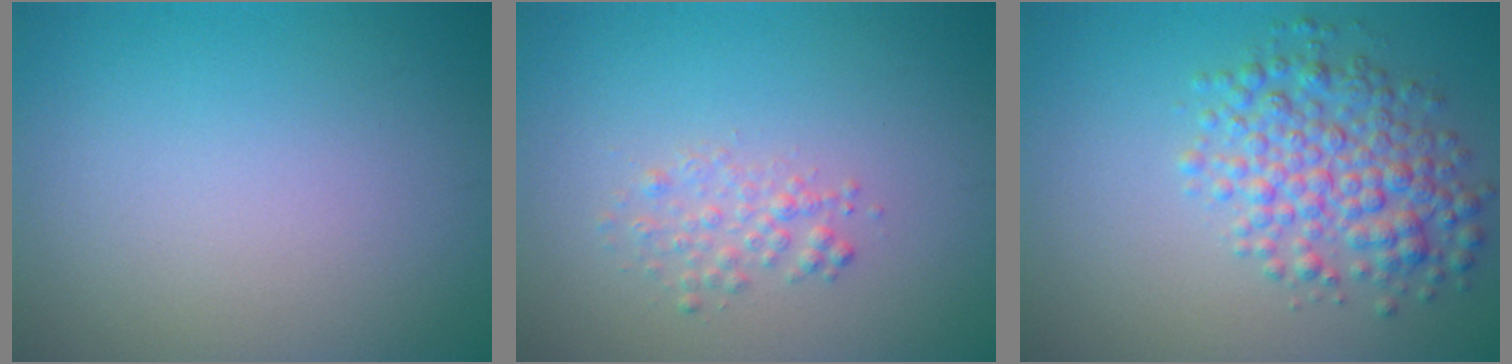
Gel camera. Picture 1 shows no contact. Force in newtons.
{"total": 1.6, "press": 1.6, "slide": 0.1}
{"total": 5.0, "press": 5.0, "slide": 0.0}